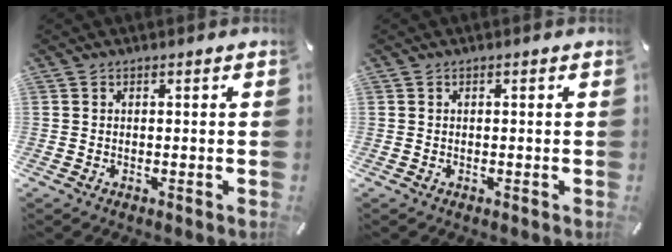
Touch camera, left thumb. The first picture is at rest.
{"total": 0.0}